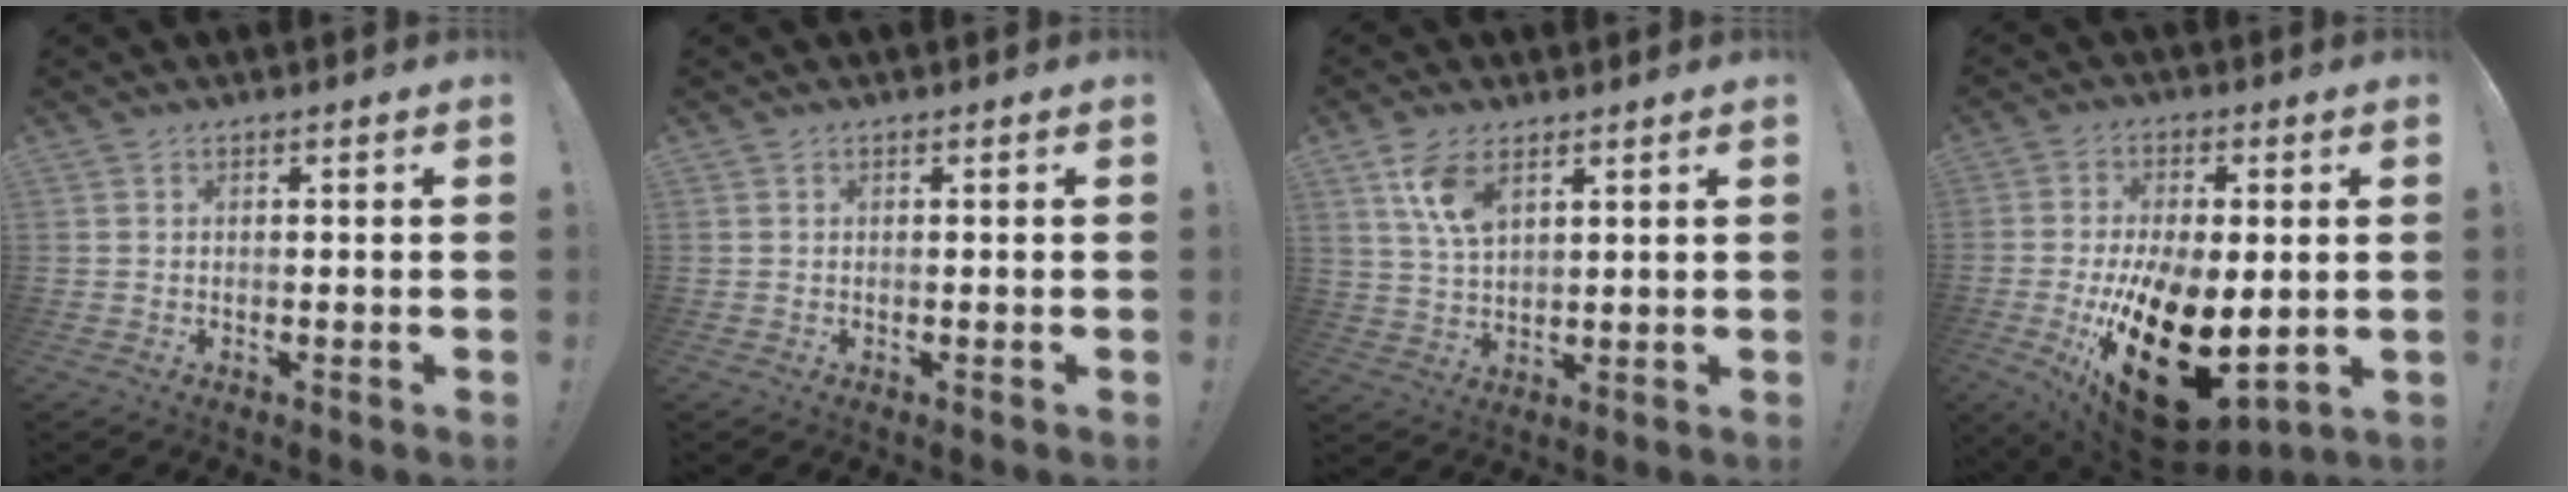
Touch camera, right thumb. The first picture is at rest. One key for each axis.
{"total": 0.0}
{"total": 8.8, "fx": 4.7, "fy": 4.3, "fz": 6.0, "tx": -0.125, "ty": -0.019, "tz": 0.087}
{"total": 25.5, "fx": -5.8, "fy": 13.2, "fz": 21.0, "tx": -0.344, "ty": 0.008, "tz": -0.068}